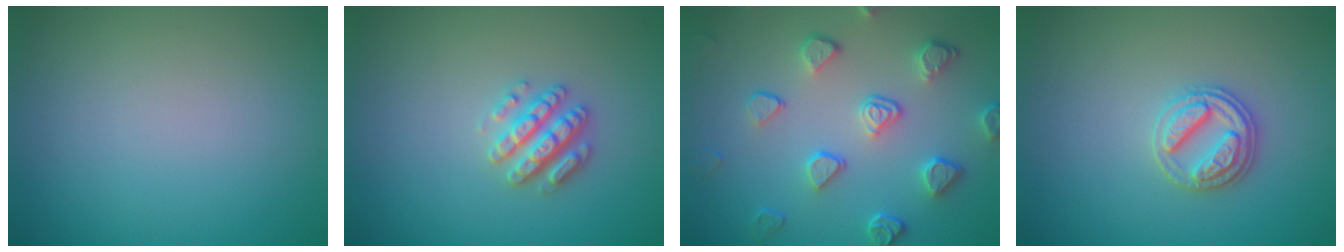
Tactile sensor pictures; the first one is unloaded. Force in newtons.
{"total": 2.8, "press": 2.8, "slide": 0.3}
{"total": 4.0, "press": 3.6, "slide": 1.8}
{"total": 2.8, "press": 2.8, "slide": 0.5}